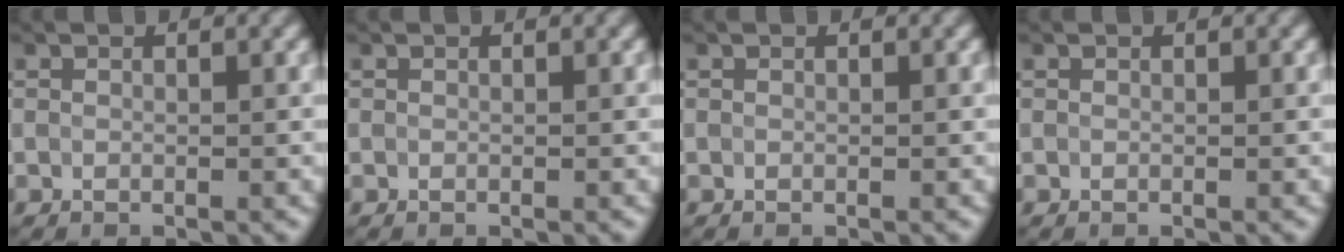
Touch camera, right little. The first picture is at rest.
{"total": 0.0}
{"total": 0.0}
{"total": 0.0}